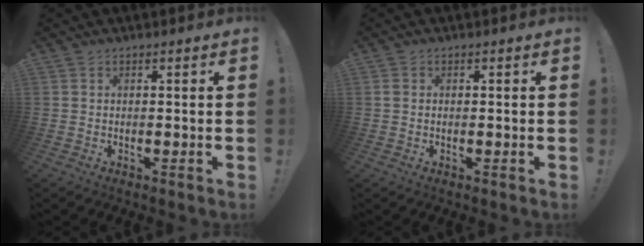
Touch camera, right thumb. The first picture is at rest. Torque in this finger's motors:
{"motor_torque": [0.09, 0.23, 0.07, -0.51, -0.01]}